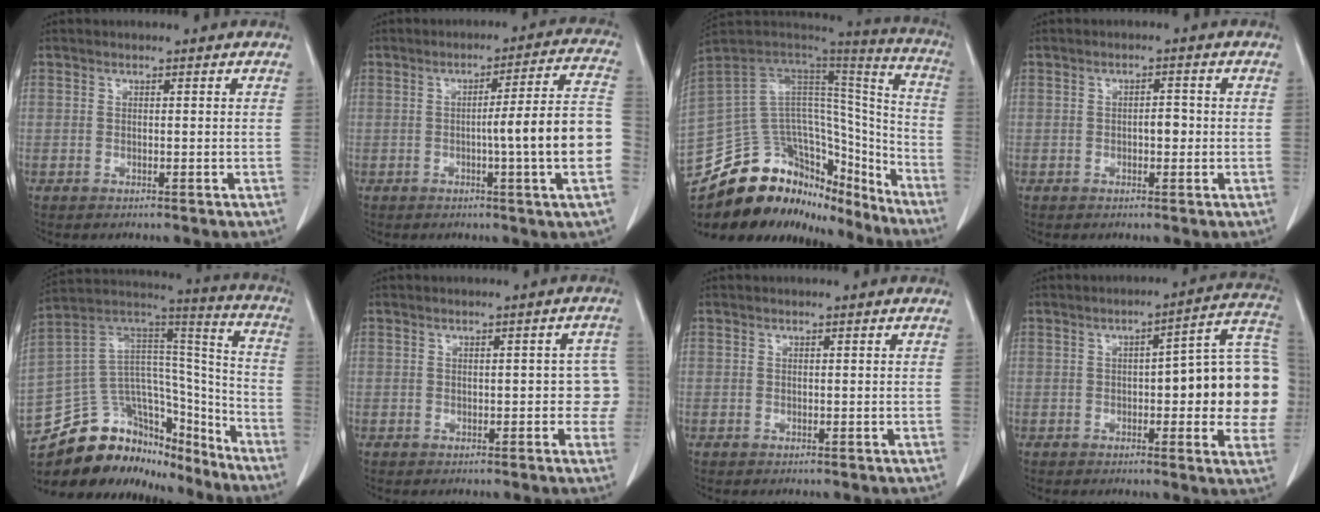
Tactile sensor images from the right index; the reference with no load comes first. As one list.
[{"total": 12.6, "force": [-2.3, -1.0, 12.4], "torque": [-0.163, 0.012, -0.037]}, {"total": 31.2, "force": [-24.8, 13.0, 13.9], "torque": [-0.248, 0.022, -0.373]}, {"total": 2.0, "force": [-0.3, 0.9, 1.8], "torque": [-0.025, 0.003, -0.005]}, {"total": 25.7, "force": [-20.7, 11.7, 9.8], "torque": [-0.178, 0.058, -0.325]}, {"total": 3.9, "force": [-0.2, 1.9, 3.4], "torque": [-0.021, 0.020, -0.004]}, {"total": 0.0}, {"total": 16.7, "force": [-0.3, 3.8, 16.3], "torque": [-0.165, 0.035, -0.003]}]